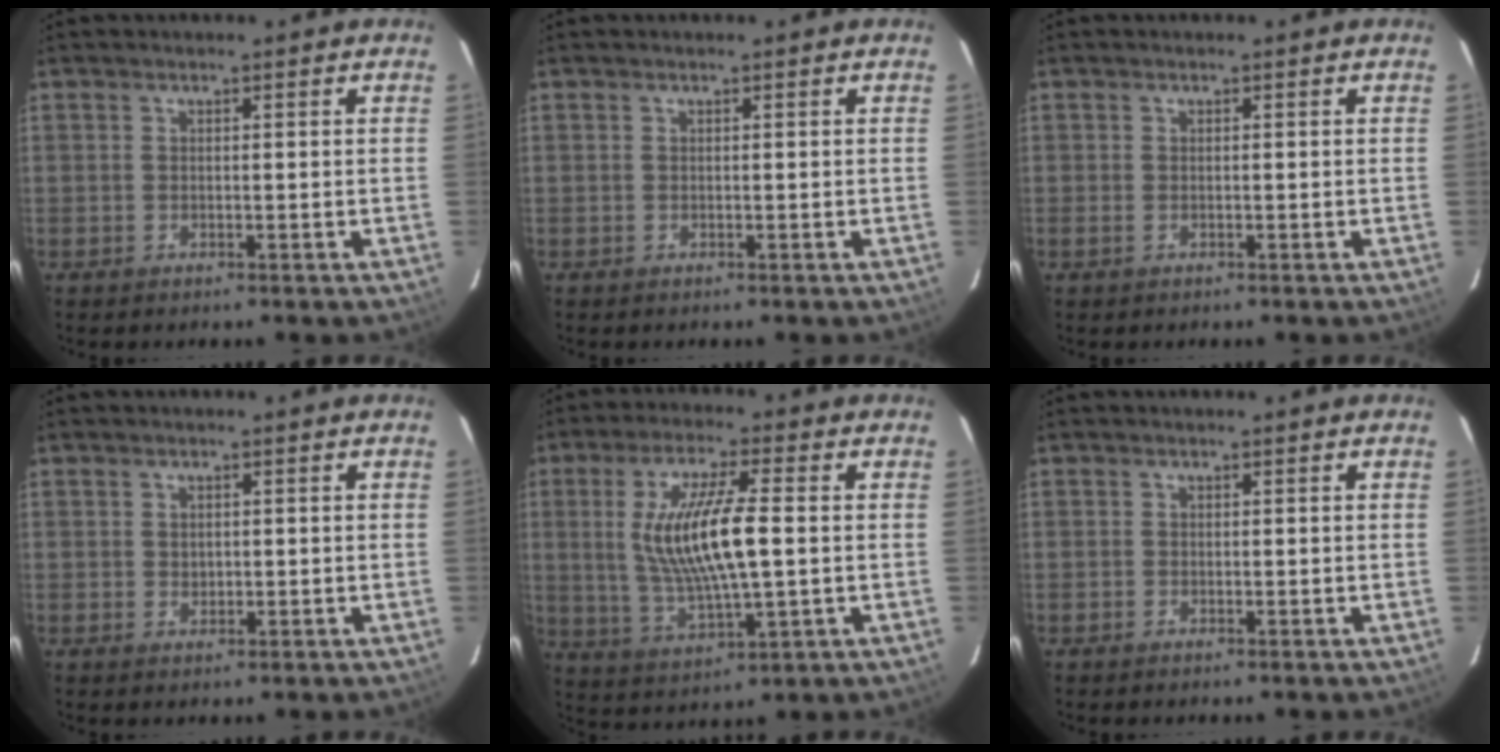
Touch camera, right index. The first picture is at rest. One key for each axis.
{"total": 0.0}
{"total": 0.7, "fx": -0.3, "fy": 0.4, "fz": 0.5, "tx": -0.010, "ty": -0.002, "tz": -0.006}
{"total": 1.2, "fx": 0.1, "fy": 1.1, "fz": 0.5, "tx": -0.006, "ty": 0.000, "tz": 0.002}
{"total": 14.1, "fx": 0.9, "fy": 3.2, "fz": 13.7, "tx": -0.264, "ty": -0.007, "tz": 0.028}
{"total": 0.0}